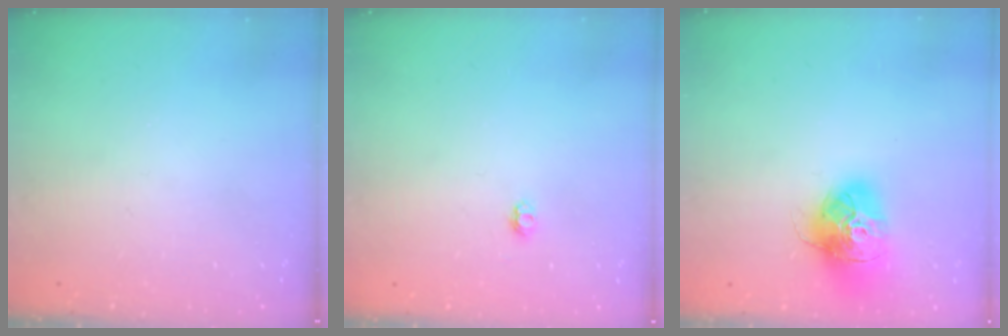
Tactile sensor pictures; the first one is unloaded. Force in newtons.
{"total": 2.9, "press": 2.9, "slide": 0.4}
{"total": 17.2, "press": 17.1, "slide": 2.0}